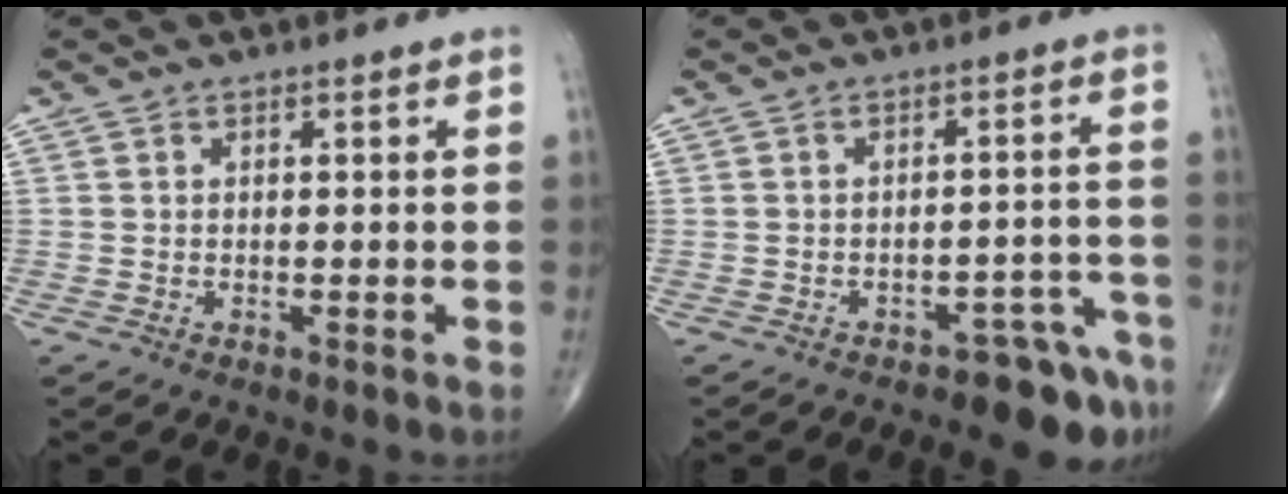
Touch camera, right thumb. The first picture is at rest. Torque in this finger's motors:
{"motor_torque": [1.31, 0.51, 0.04, -0.24, 0.01]}